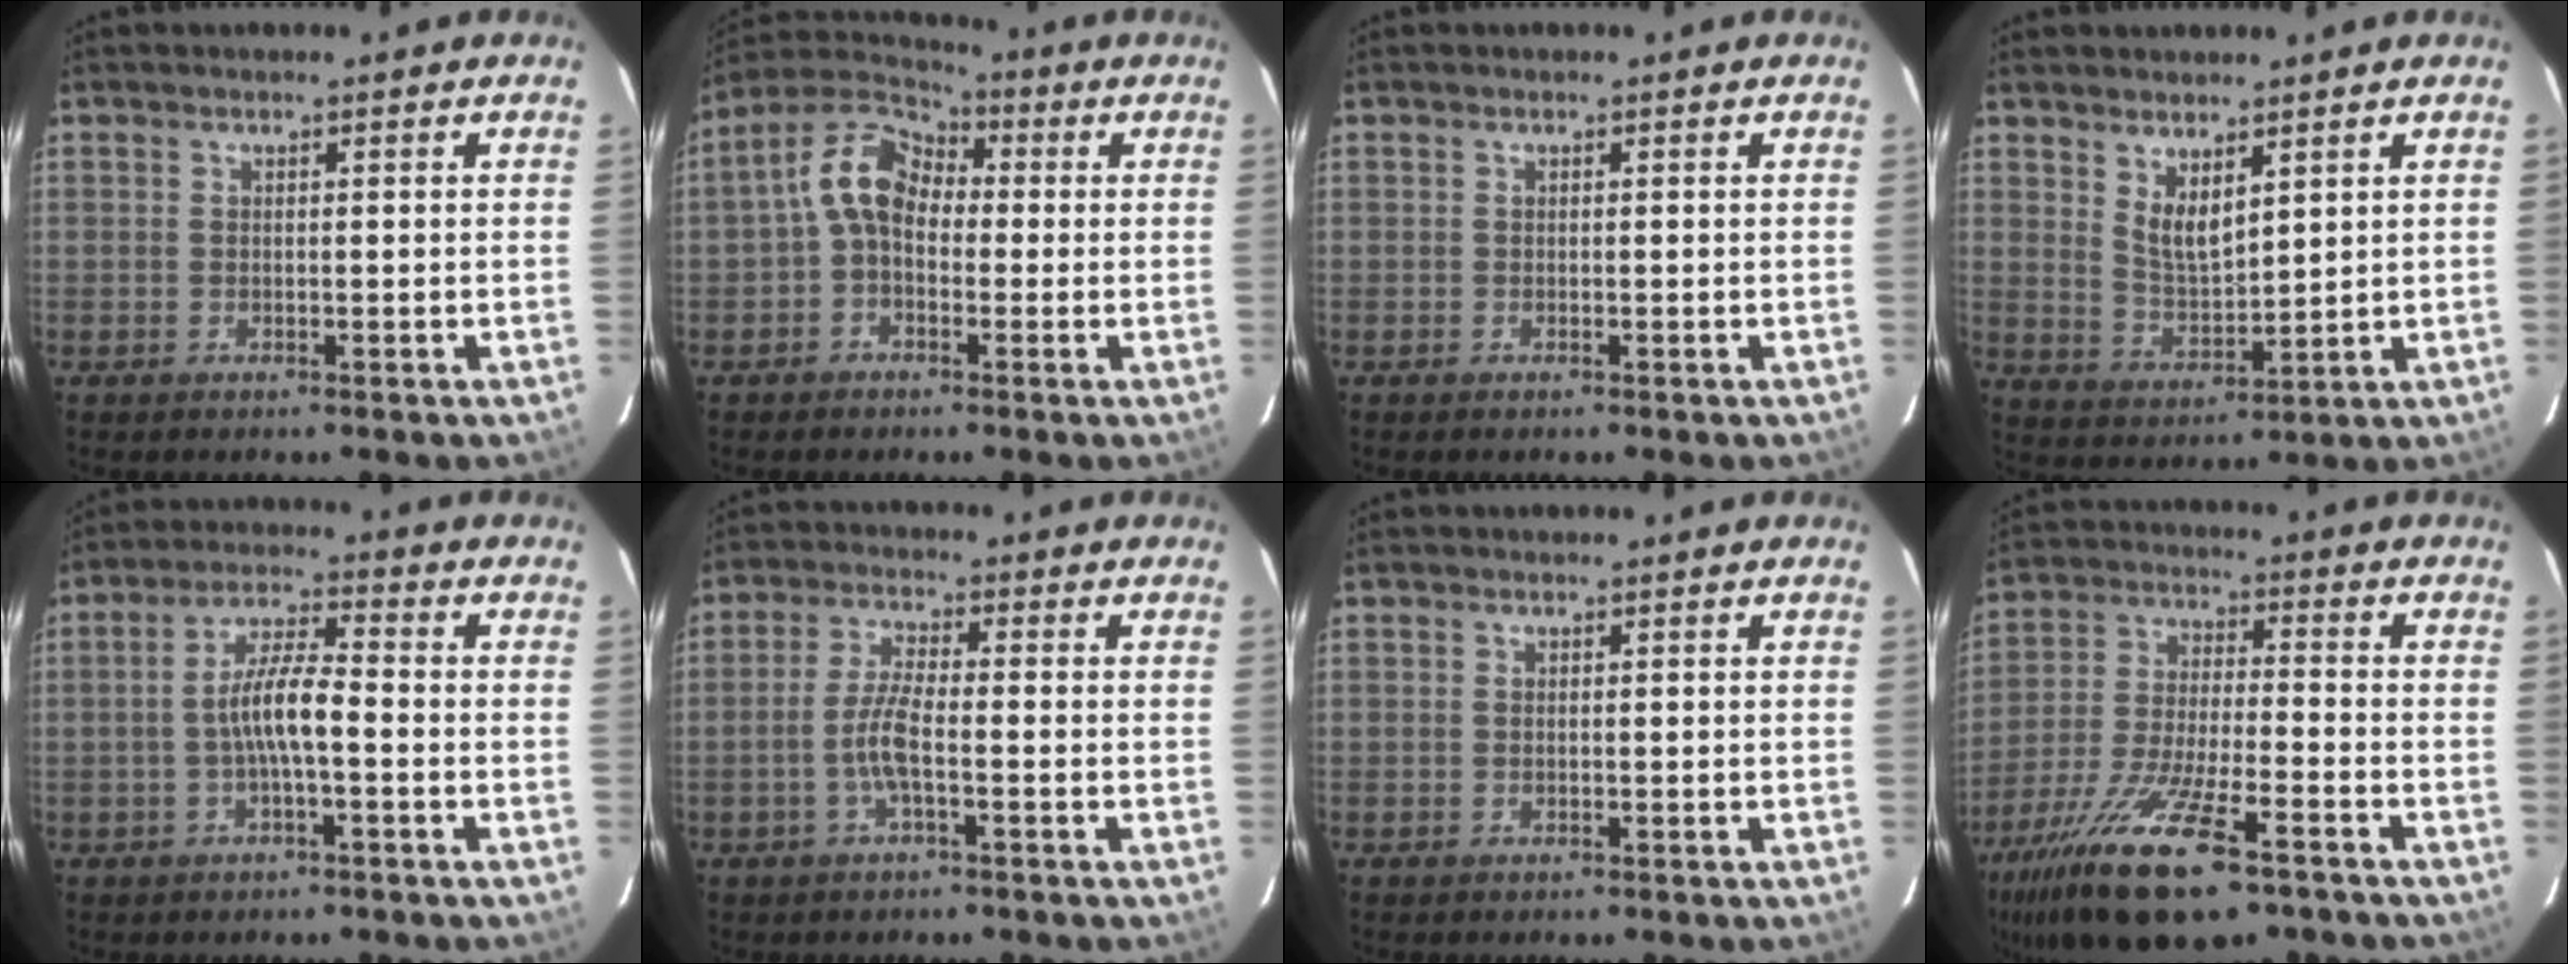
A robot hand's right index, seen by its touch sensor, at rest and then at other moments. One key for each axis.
{"total": 8.7, "fx": -0.5, "fy": 6.3, "fz": 6.0, "tx": -0.120, "ty": 0.031, "tz": -0.022}
{"total": 0.0}
{"total": 6.0, "fx": 3.8, "fy": 2.3, "fz": 4.0, "tx": -0.069, "ty": -0.007, "tz": 0.076}
{"total": 6.7, "fx": -1.6, "fy": 1.1, "fz": 6.4, "tx": -0.129, "ty": 0.011, "tz": -0.030}
{"total": 5.5, "fx": -1.9, "fy": 0.9, "fz": 5.1, "tx": -0.108, "ty": 0.002, "tz": -0.038}
{"total": 0.0}
{"total": 20.1, "fx": -13.0, "fy": 5.6, "fz": 14.2, "tx": -0.291, "ty": -0.054, "tz": -0.236}